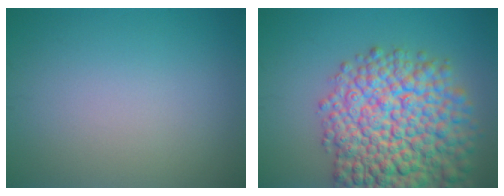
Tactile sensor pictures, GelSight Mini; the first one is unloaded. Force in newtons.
{"total": 13.2, "press": 13.1, "slide": 0.6}